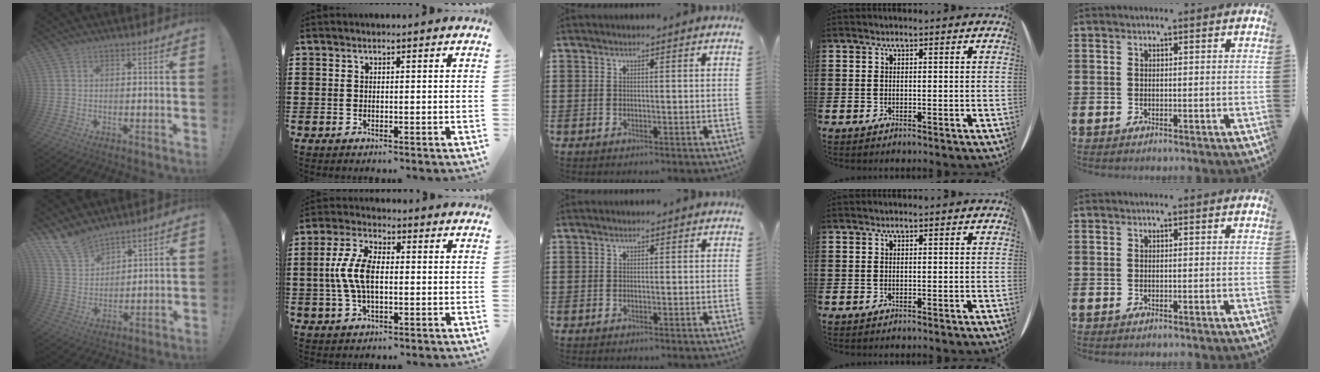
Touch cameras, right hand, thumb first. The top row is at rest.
{"thumb": {"total": 10.5, "force": [9.2, 4.4, 2.4], "torque": [-0.056, -0.066, 0.181]}, "index": {"total": 7.3, "force": [-0.3, 3.4, 6.5], "torque": [-0.154, -0.002, -0.015]}}